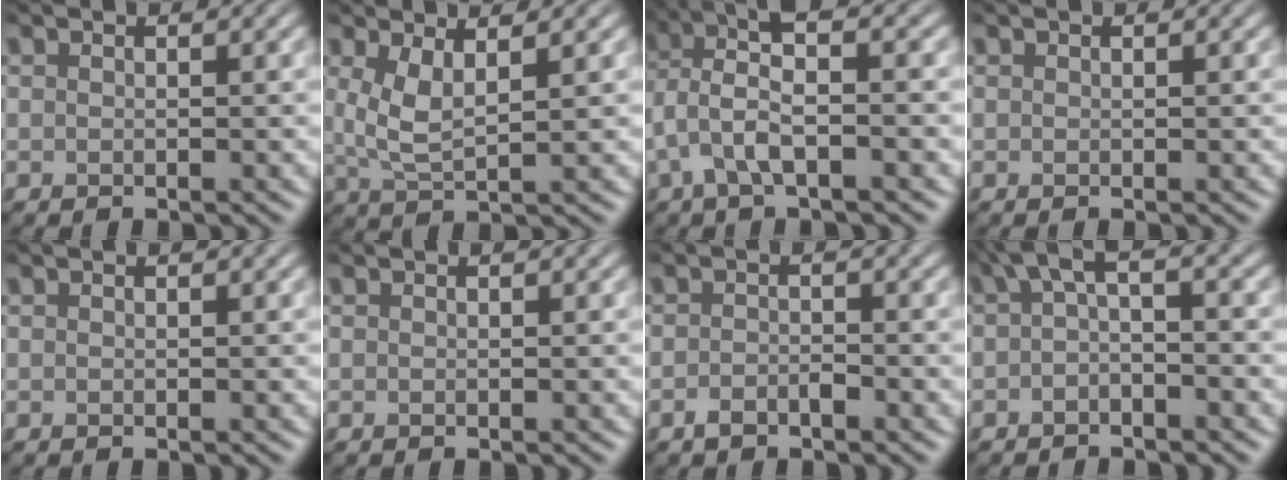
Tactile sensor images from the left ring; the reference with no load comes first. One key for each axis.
{"total": 3.3, "fx": 1.3, "fy": 0.9, "fz": 2.8, "tx": -0.061, "ty": -0.006, "tz": 0.029}
{"total": 4.7, "fx": 0.1, "fy": 1.7, "fz": 4.4, "tx": -0.099, "ty": 0.008, "tz": -0.005}
{"total": 0.0}
{"total": 0.0}
{"total": 0.0}
{"total": 1.5, "fx": -1.0, "fy": 0.7, "fz": 1.0, "tx": -0.018, "ty": 0.002, "tz": -0.020}
{"total": 2.8, "fx": 0.0, "fy": 0.9, "fz": 2.7, "tx": -0.046, "ty": 0.012, "tz": -0.005}